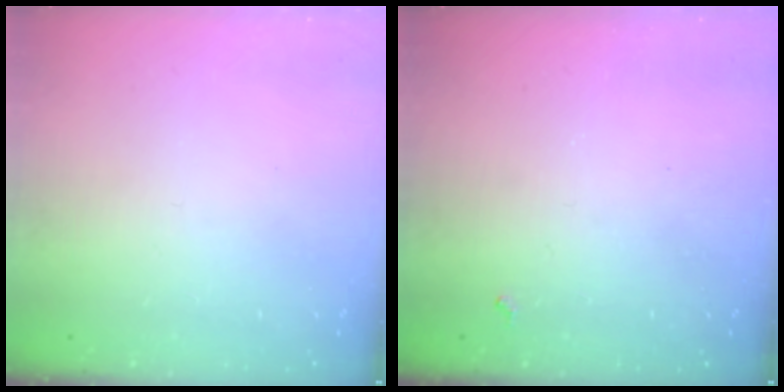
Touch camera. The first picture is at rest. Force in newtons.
{"total": 1.9, "press": 1.9, "slide": 0.4}